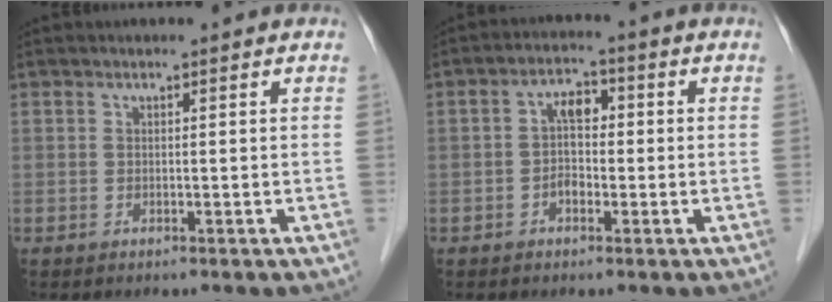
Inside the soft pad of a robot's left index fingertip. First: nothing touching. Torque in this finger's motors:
{"motor_torque": [-0.10, 0.20, 0.10, 0.02]}